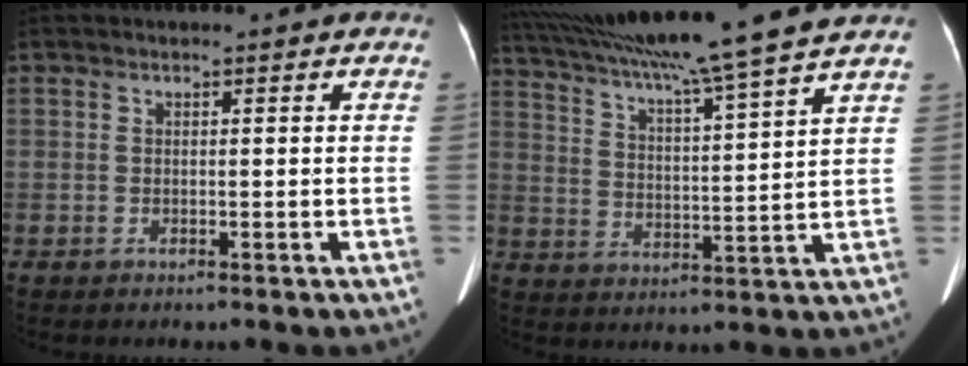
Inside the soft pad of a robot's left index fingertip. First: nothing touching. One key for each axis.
{"total": 19.2, "fx": 16.4, "fy": -2.1, "fz": 9.9, "tx": -0.176, "ty": 0.001, "tz": 0.251}